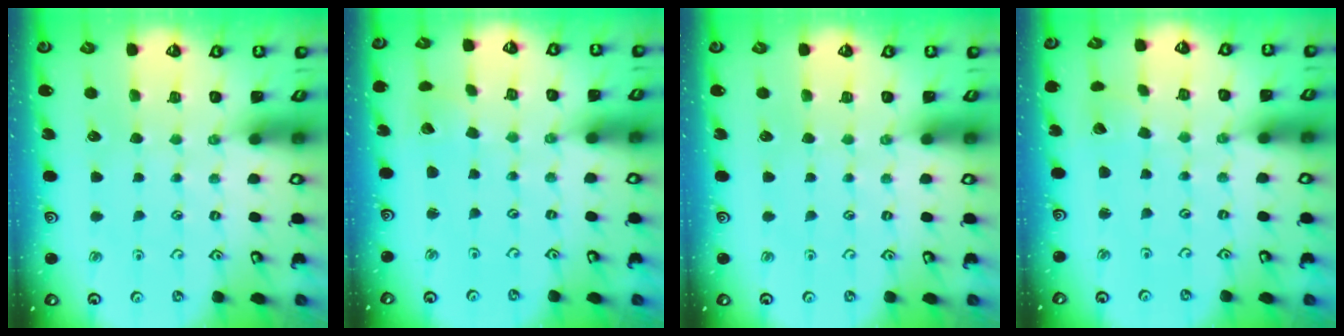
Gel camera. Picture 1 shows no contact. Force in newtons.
{"total": 2.1, "press": 2.1, "slide": 0.2}
{"total": 0.0}
{"total": 2.2, "press": 2.2, "slide": 0.2}